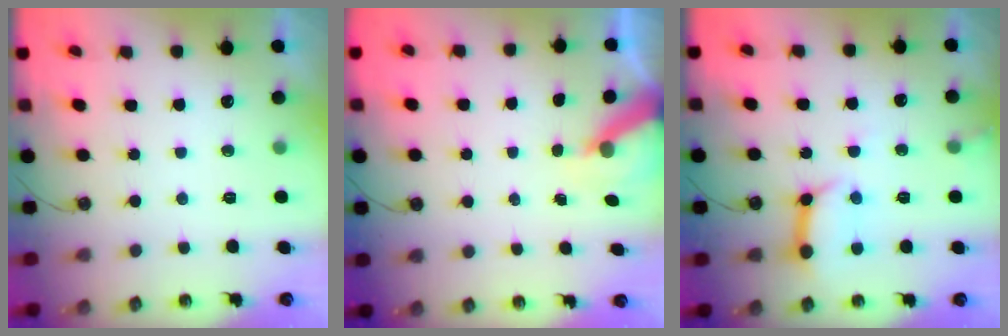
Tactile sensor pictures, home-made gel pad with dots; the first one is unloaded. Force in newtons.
{"total": 6.5, "press": 6.4, "slide": 0.7}
{"total": 12.3, "press": 12.3, "slide": 1.3}